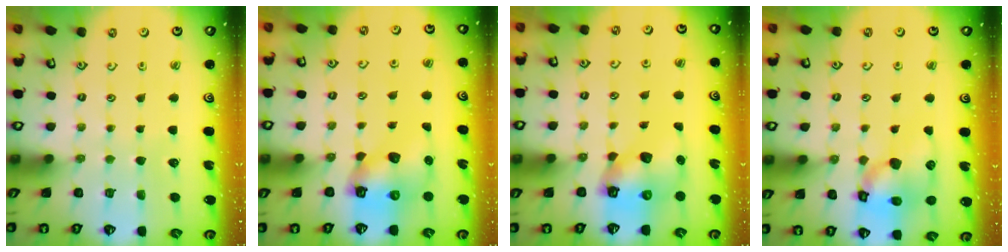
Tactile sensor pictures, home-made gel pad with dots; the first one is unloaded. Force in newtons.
{"total": 8.0, "press": 7.9, "slide": 1.4}
{"total": 8.1, "press": 8.0, "slide": 1.4}
{"total": 14.3, "press": 14.1, "slide": 1.9}